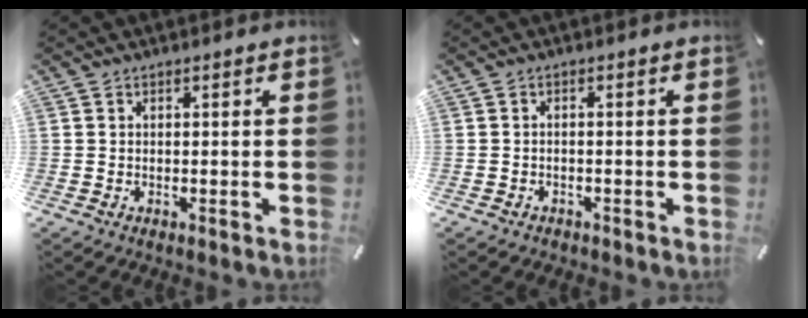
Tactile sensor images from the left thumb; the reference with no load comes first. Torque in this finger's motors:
{"motor_torque": [0.13, 0.01, -0.11, 0.07, -0.01]}